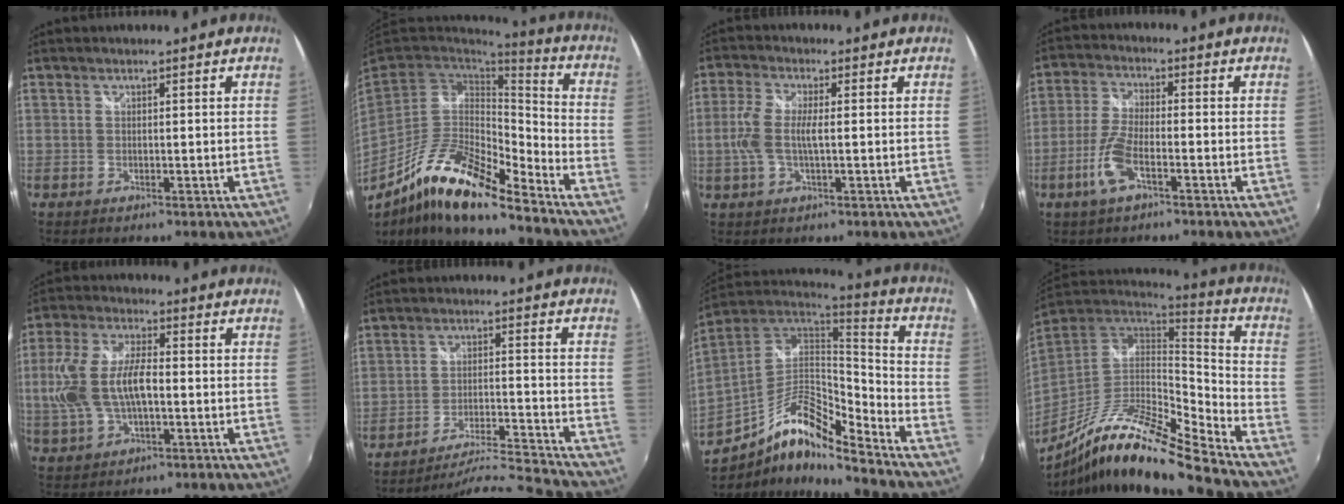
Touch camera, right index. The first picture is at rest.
{"total": 17.6, "force": [-12.2, 4.2, 12.0], "torque": [-0.225, -0.016, -0.240]}
{"total": 6.5, "force": [-0.4, 1.9, 6.2], "torque": [-0.133, 0.001, -0.006]}
{"total": 7.2, "force": [-3.6, 1.9, 5.9], "torque": [-0.136, -0.001, -0.075]}
{"total": 13.0, "force": [-0.8, 6.4, 11.3], "torque": [-0.246, 0.009, -0.013]}
{"total": 11.6, "force": [-11.2, -2.6, 1.4], "torque": [-0.038, 0.006, -0.188]}
{"total": 16.1, "force": [-9.7, 4.5, 12.0], "torque": [-0.234, -0.007, -0.189]}
{"total": 18.4, "force": [-13.3, 1.8, 12.6], "torque": [-0.236, -0.022, -0.252]}